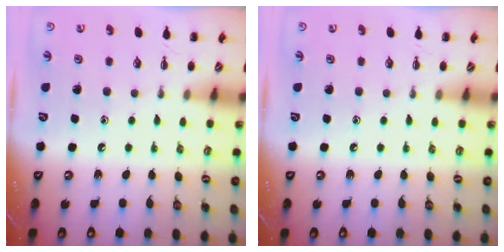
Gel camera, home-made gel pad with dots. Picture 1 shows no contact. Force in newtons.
{"total": 0.0}